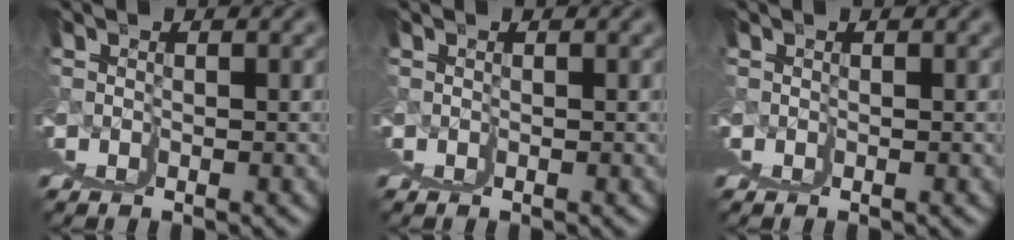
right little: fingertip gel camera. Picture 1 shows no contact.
{"total": 0.0}
{"total": 0.0}